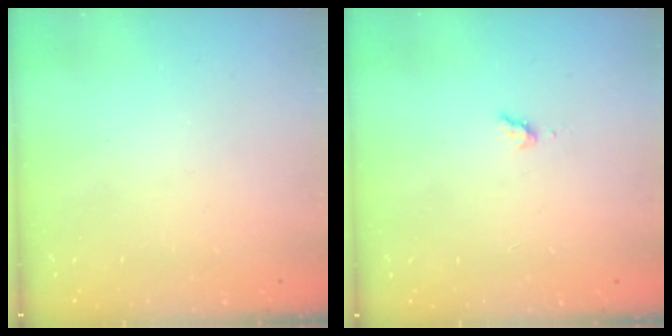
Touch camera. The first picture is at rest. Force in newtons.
{"total": 4.4, "press": 4.4, "slide": 0.3}